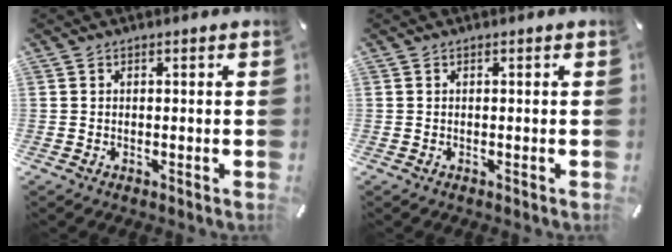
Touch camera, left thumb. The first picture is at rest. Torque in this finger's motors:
{"motor_torque": [0.05, -0.03, -0.01, -0.13, 0.00]}